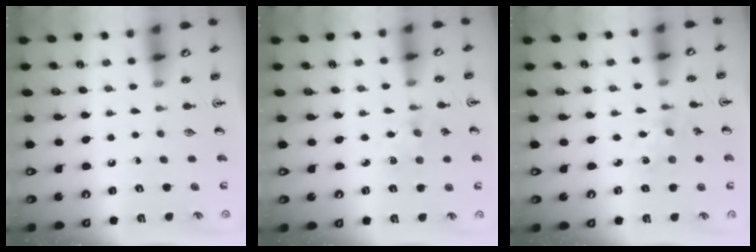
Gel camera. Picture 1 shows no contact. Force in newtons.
{"total": 1.9, "press": 1.8, "slide": 0.2}
{"total": 1.3, "press": 1.3, "slide": 0.2}